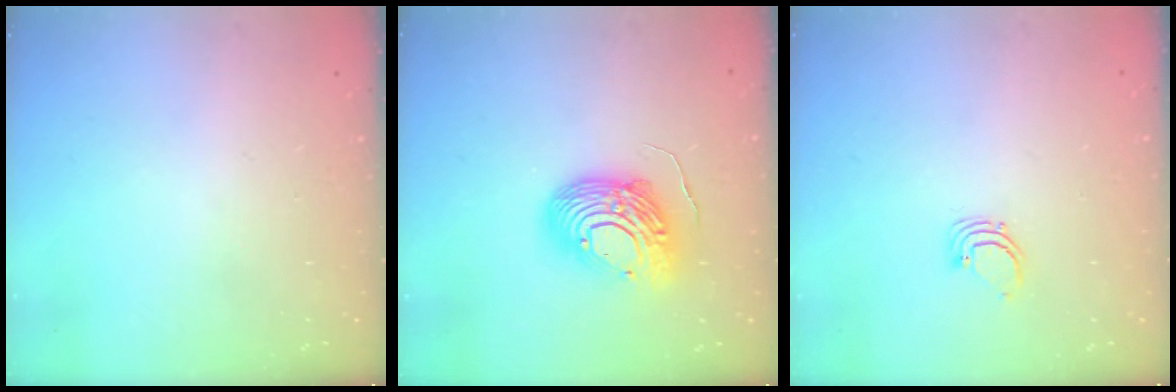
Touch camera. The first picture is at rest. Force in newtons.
{"total": 14.4, "press": 14.4, "slide": 1.1}
{"total": 2.5, "press": 2.5, "slide": 0.1}